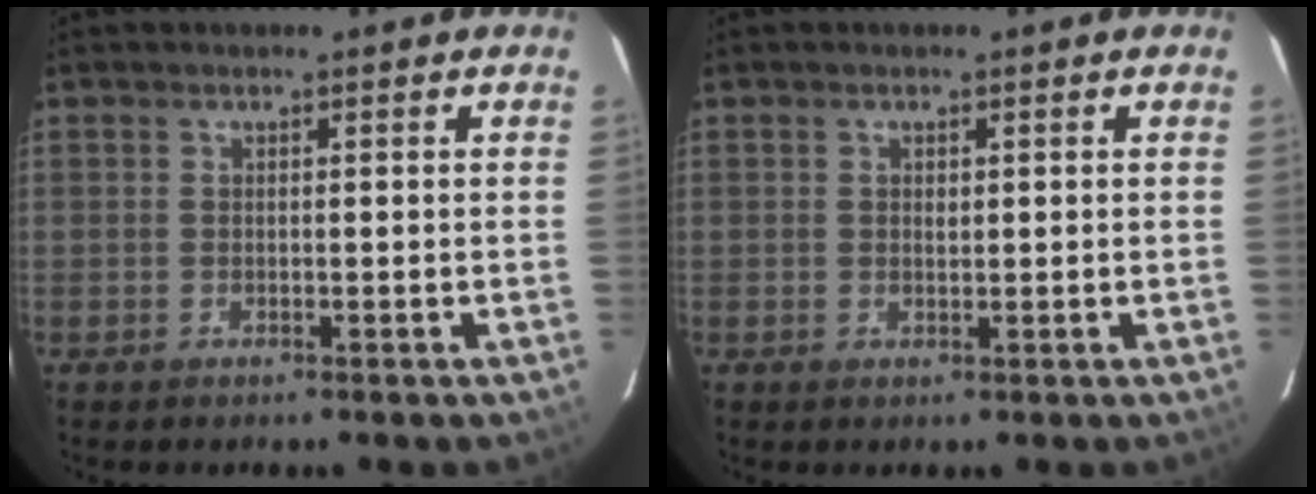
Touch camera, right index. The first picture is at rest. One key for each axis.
{"total": 0.9, "fx": 0.2, "fy": 0.6, "fz": 0.7, "tx": -0.012, "ty": 0.002, "tz": 0.004}